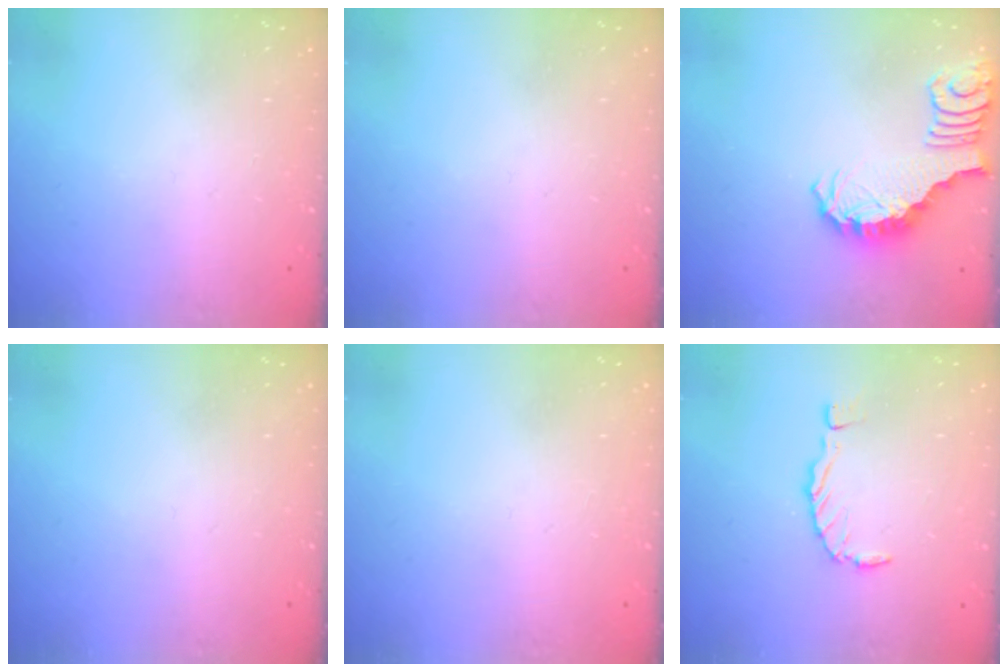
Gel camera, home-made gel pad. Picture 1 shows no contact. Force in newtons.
{"total": 0.0}
{"total": 3.0, "press": 2.9, "slide": 0.5}
{"total": 0.0}
{"total": 0.0}
{"total": 0.0}